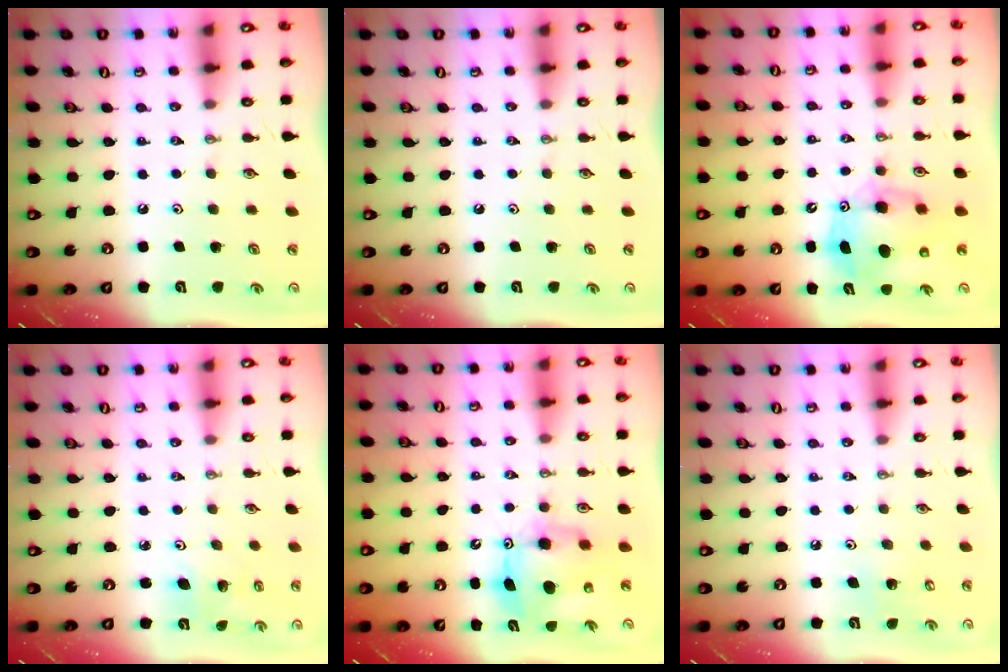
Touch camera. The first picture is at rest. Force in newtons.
{"total": 0.0}
{"total": 9.4, "press": 9.1, "slide": 2.4}
{"total": 3.8, "press": 3.5, "slide": 1.5}
{"total": 9.7, "press": 9.7, "slide": 0.8}
{"total": 4.8, "press": 4.8, "slide": 0.4}